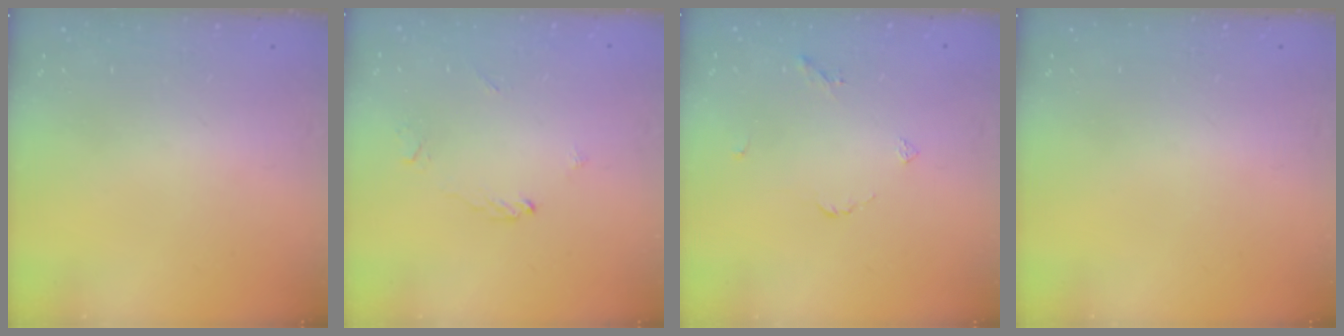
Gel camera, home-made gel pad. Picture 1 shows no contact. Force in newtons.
{"total": 2.2, "press": 2.2, "slide": 0.3}
{"total": 3.6, "press": 3.6, "slide": 0.7}
{"total": 0.0}